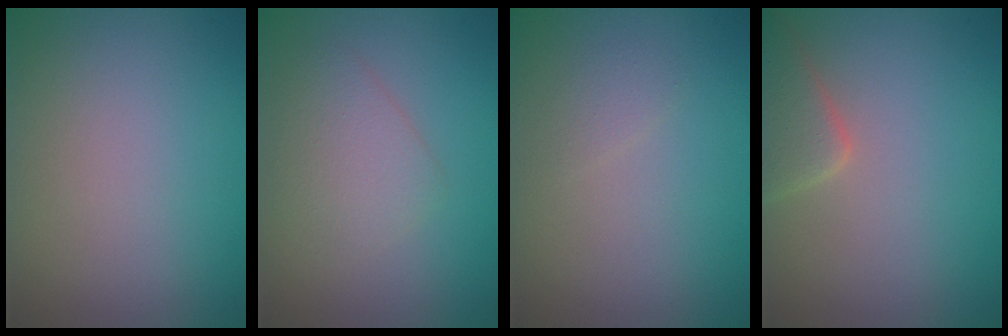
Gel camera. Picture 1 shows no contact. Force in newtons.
{"total": 2.5, "press": 2.5, "slide": 0.1}
{"total": 0.8, "press": 0.8, "slide": 0.1}
{"total": 3.3, "press": 3.3, "slide": 0.3}